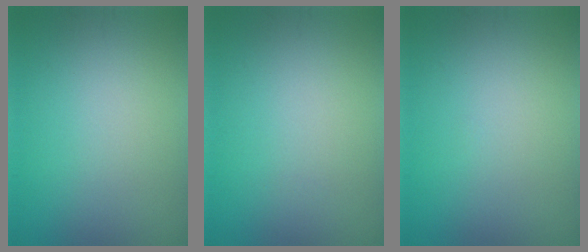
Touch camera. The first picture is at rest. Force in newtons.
{"total": 0.0}
{"total": 0.0}